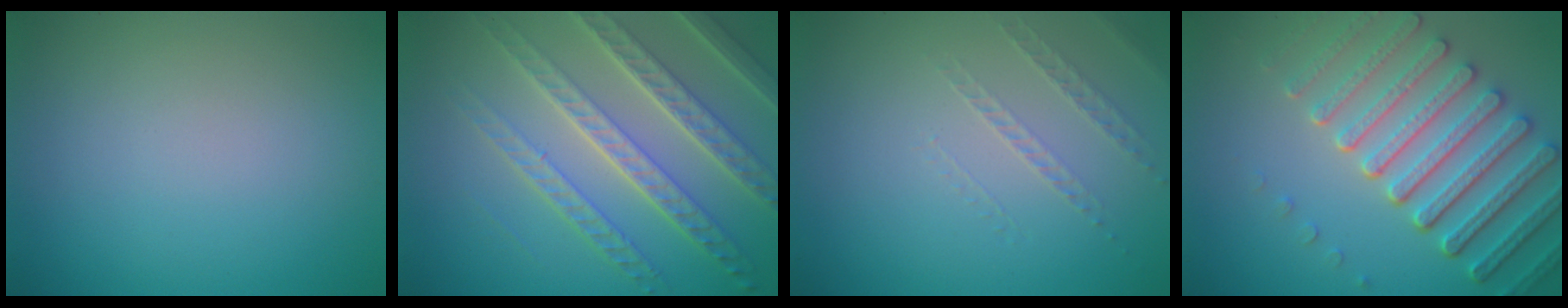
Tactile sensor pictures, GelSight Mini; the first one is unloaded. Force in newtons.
{"total": 7.5, "press": 5.3, "slide": 5.3}
{"total": 1.1, "press": 0.6, "slide": 0.9}
{"total": 7.0, "press": 5.5, "slide": 4.4}